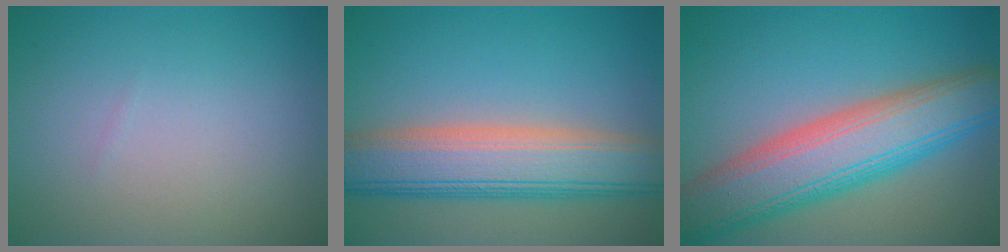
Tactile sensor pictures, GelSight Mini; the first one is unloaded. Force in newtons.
{"total": 8.7, "press": 8.7, "slide": 0.6}
{"total": 9.8, "press": 9.8, "slide": 0.4}